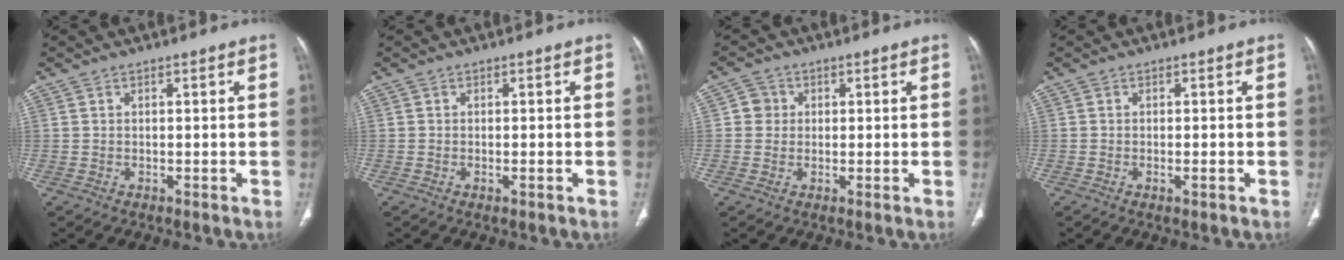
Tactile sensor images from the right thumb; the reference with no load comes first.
{"total": 0.9, "force": [-0.4, 0.2, 0.8], "torque": [-0.015, -0.001, -0.006]}
{"total": 3.1, "force": [0.4, 3.0, 0.7], "torque": [0.009, 0.005, 0.003]}
{"total": 1.3, "force": [-0.5, 0.3, 1.1], "torque": [-0.019, -0.001, -0.008]}